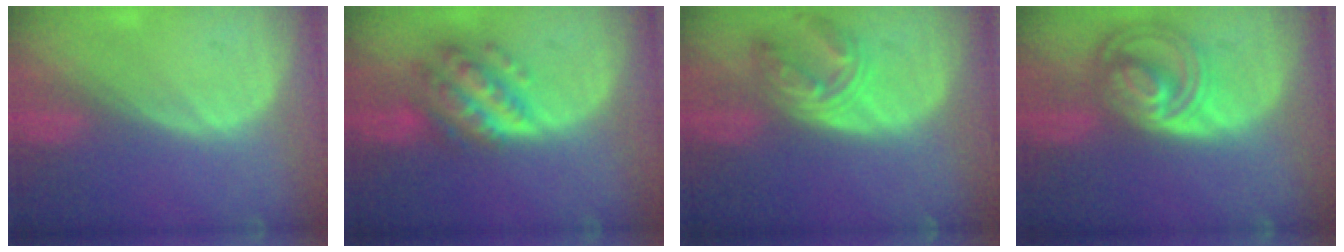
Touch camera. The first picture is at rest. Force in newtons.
{"total": 7.5, "press": 7.5, "slide": 0.4}
{"total": 6.3, "press": 6.2, "slide": 1.1}
{"total": 8.7, "press": 7.5, "slide": 4.3}